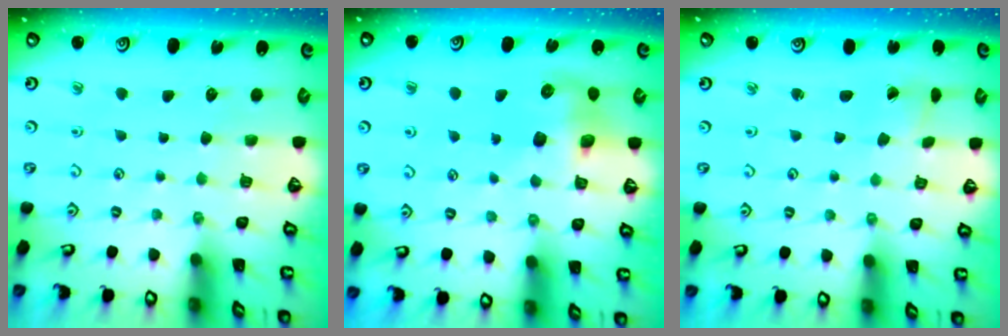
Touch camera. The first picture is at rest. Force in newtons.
{"total": 8.0, "press": 8.0, "slide": 1.1}
{"total": 0.8, "press": 0.8, "slide": 0.1}